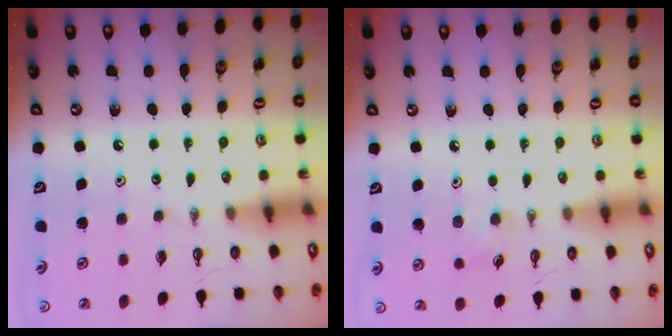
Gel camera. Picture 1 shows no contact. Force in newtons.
{"total": 5.9, "press": 5.7, "slide": 1.4}